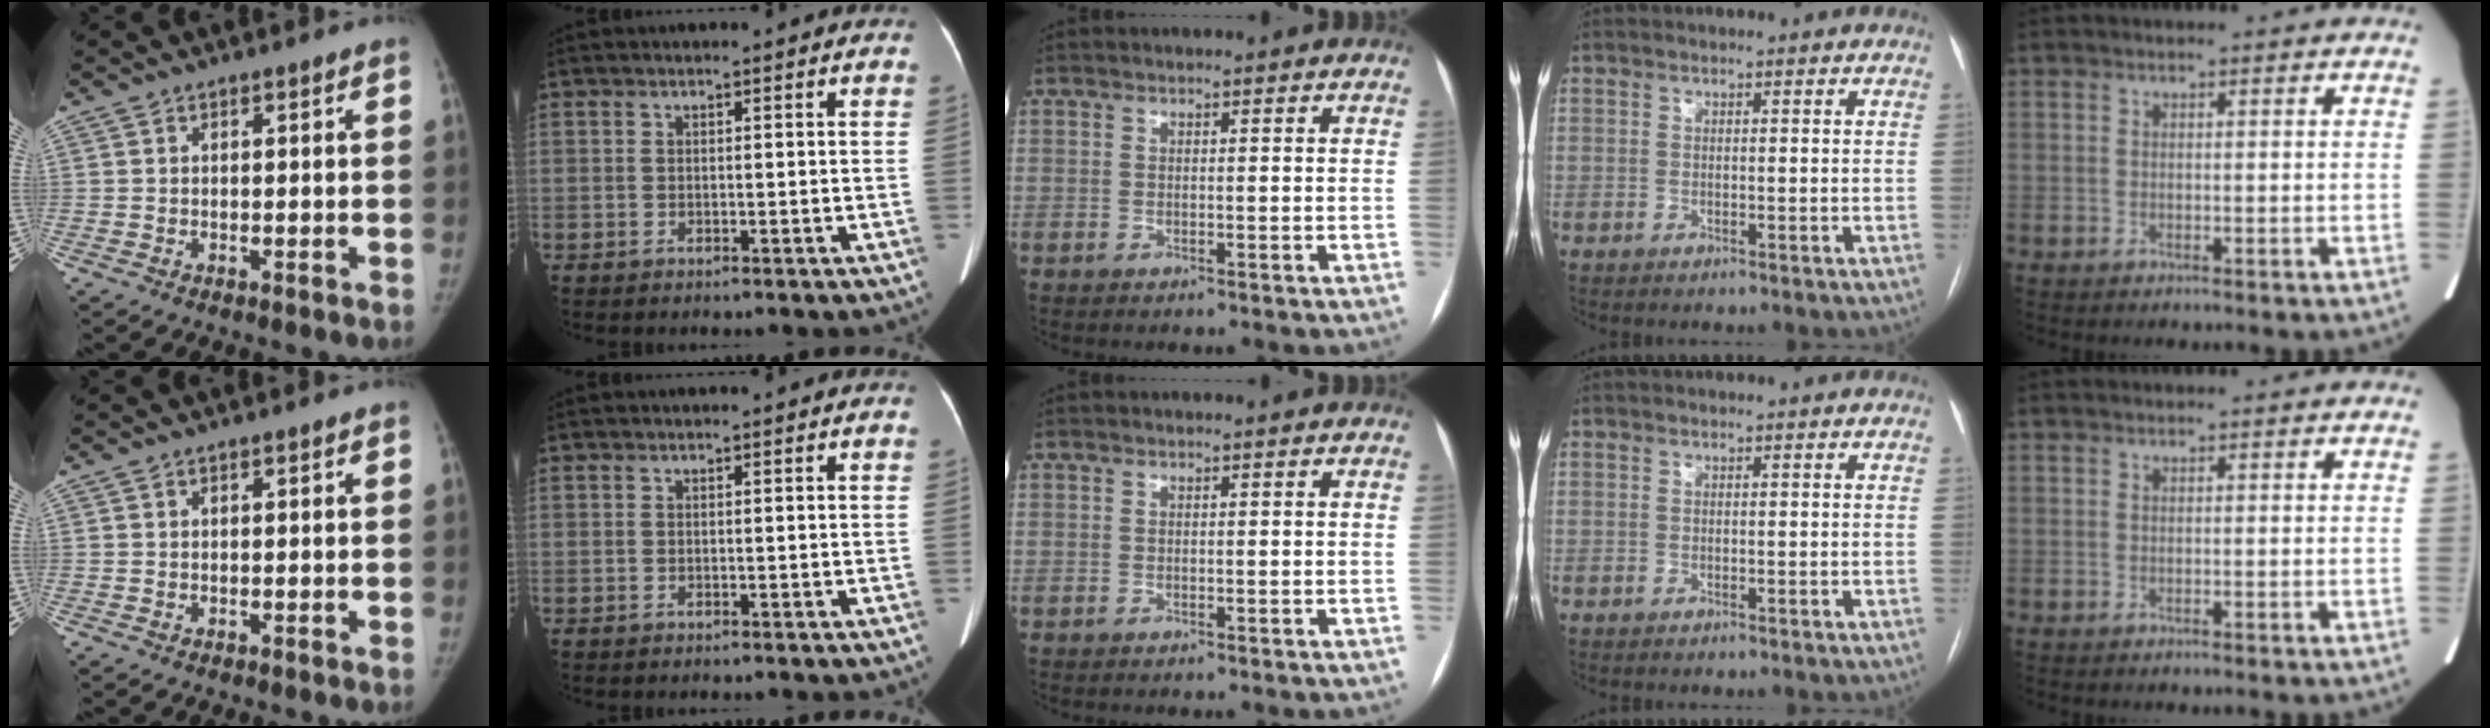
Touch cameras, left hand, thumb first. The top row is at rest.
{}